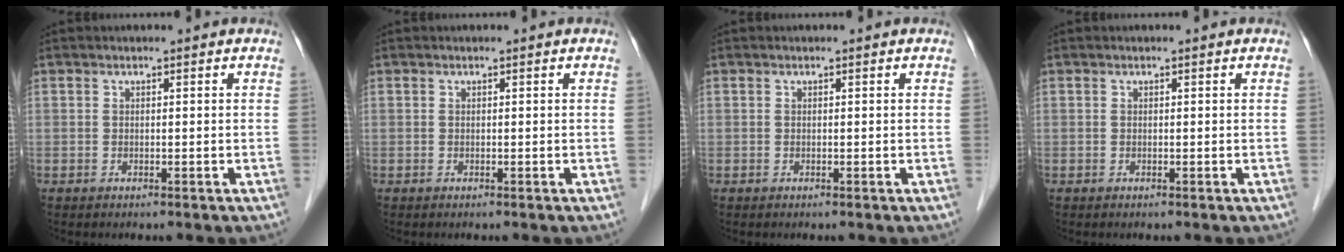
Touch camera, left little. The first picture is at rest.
{"total": 0.0}
{"total": 0.0}
{"total": 0.0}